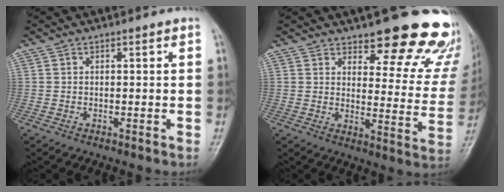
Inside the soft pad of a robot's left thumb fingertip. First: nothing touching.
{"total": 19.9, "force": [15.6, 6.8, 10.2], "torque": [-0.073, -0.102, 0.180]}